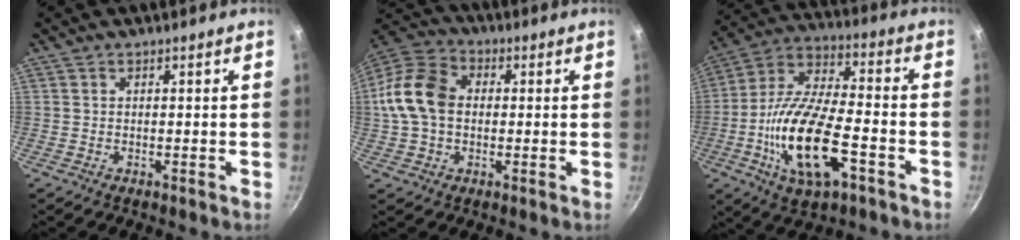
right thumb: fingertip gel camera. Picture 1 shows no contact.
{"total": 13.2, "force": [0.5, 9.7, 9.0], "torque": [-0.151, 0.026, -0.006]}
{"total": 19.8, "force": [-6.3, 8.1, 16.9], "torque": [-0.318, 0.021, -0.117]}